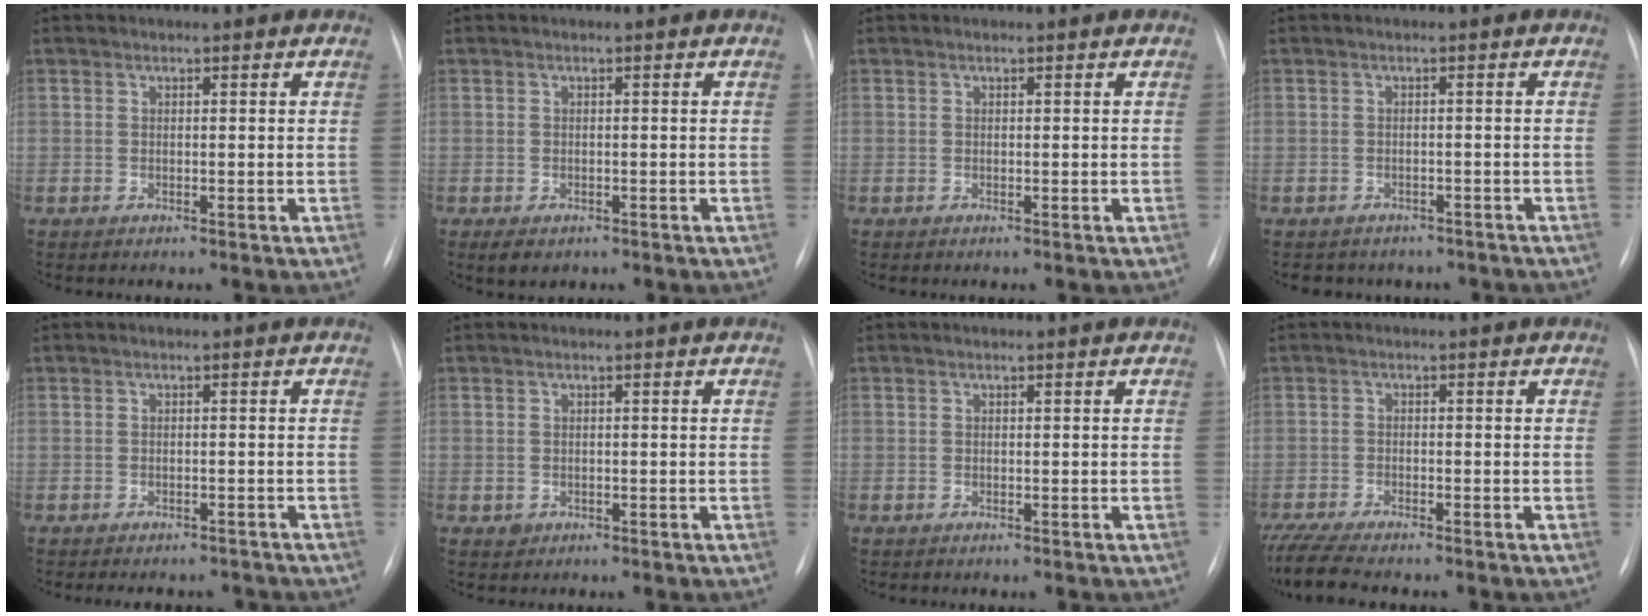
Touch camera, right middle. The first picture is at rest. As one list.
[{"total": 2.7, "force": [-1.7, 1.7, 1.4], "torque": [-0.017, -0.002, -0.016]}, {"total": 0.0}, {"total": 6.3, "force": [-5.3, 3.4, 0.7], "torque": [-0.005, 0.012, -0.054]}, {"total": 7.4, "force": [-6.6, 2.7, 1.8], "torque": [-0.019, 0.009, -0.071]}, {"total": 1.1, "force": [-0.4, 1.0, 0.1], "torque": [0.000, 0.003, -0.004]}, {"total": 0.0}, {"total": 8.4, "force": [-7.3, 1.2, 4.1], "torque": [-0.080, -0.017, -0.125]}]